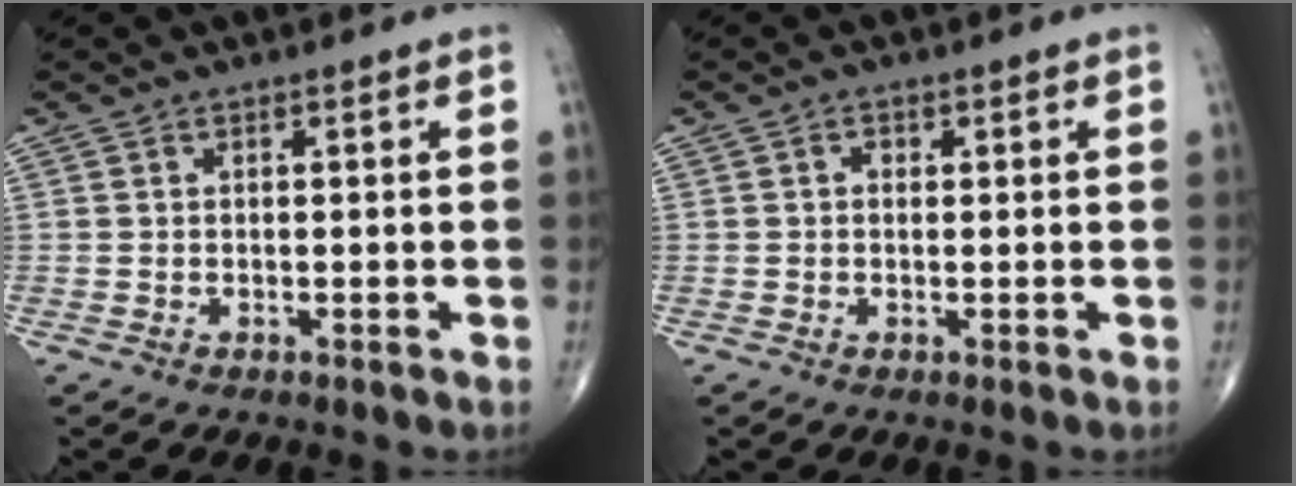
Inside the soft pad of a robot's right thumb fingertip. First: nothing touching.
{"total": 1.0, "force": [0.2, 0.8, 0.6], "torque": [-0.005, 0.002, 0.002]}